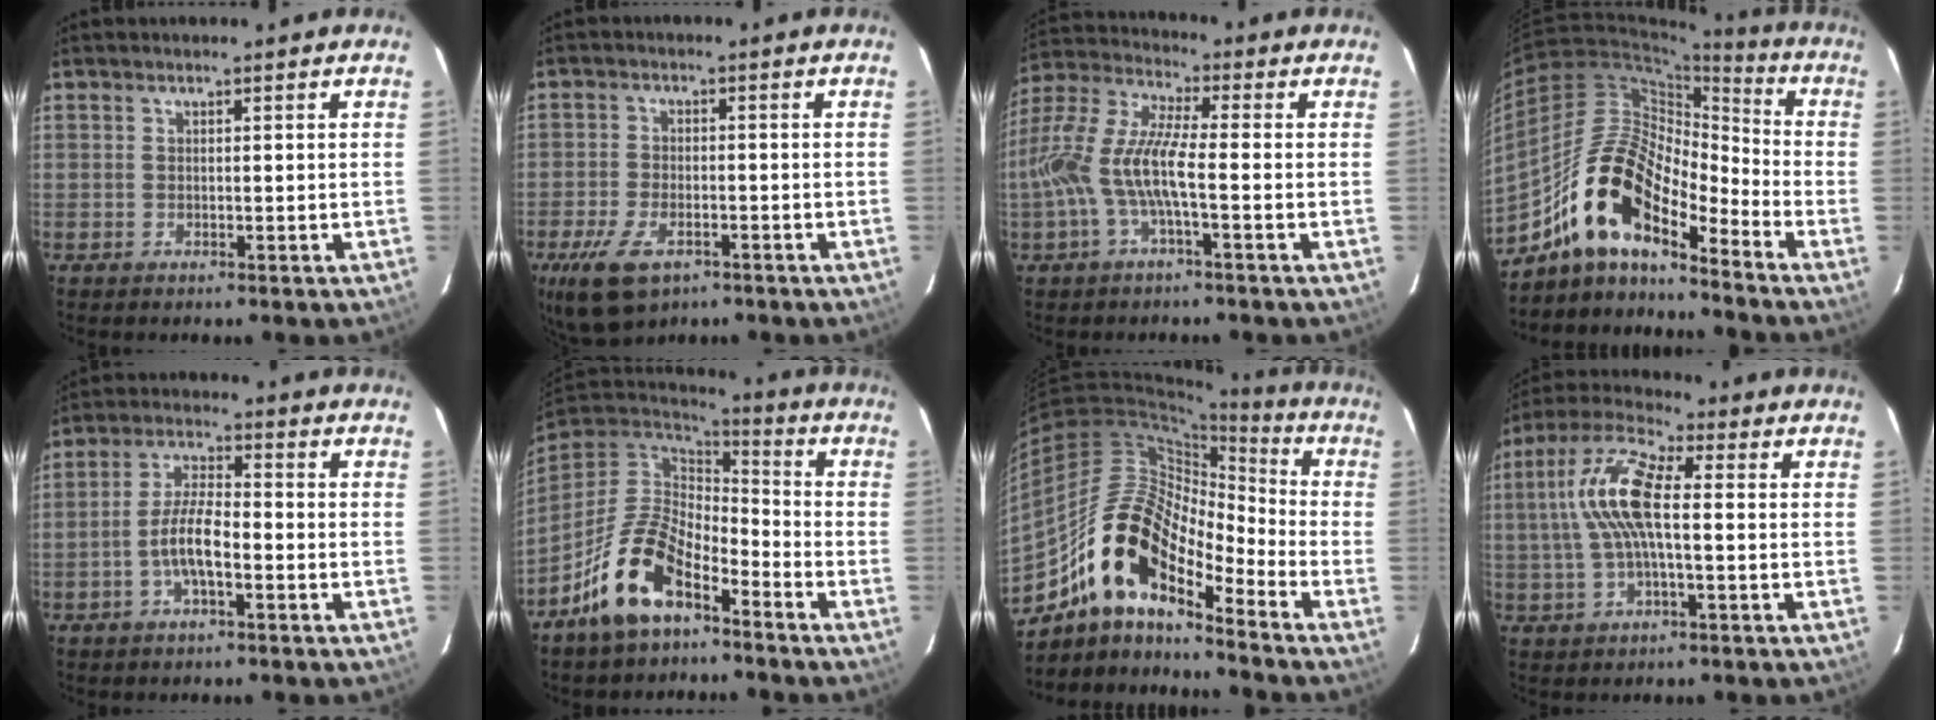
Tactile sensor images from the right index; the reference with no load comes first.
{"total": 10.4, "force": [-5.9, 5.3, 6.7], "torque": [-0.161, -0.022, -0.103]}
{"total": 12.1, "force": [-2.9, 2.4, 11.5], "torque": [-0.244, 0.005, -0.058]}
{"total": 15.3, "force": [-11.2, 5.2, 9.1], "torque": [-0.167, 0.011, -0.225]}
{"total": 6.6, "force": [-2.6, 1.8, 5.9], "torque": [-0.122, 0.010, -0.047]}
{"total": 14.5, "force": [-8.7, 6.9, 9.3], "torque": [-0.191, 0.001, -0.164]}
{"total": 16.6, "force": [-11.4, 5.9, 10.4], "torque": [-0.181, 0.006, -0.232]}
{"total": 12.0, "force": [0.5, 3.7, 11.4], "torque": [-0.234, 0.018, 0.004]}